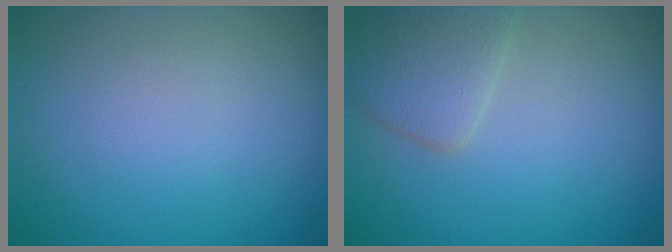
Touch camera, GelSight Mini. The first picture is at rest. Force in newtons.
{"total": 2.9, "press": 2.9, "slide": 0.1}